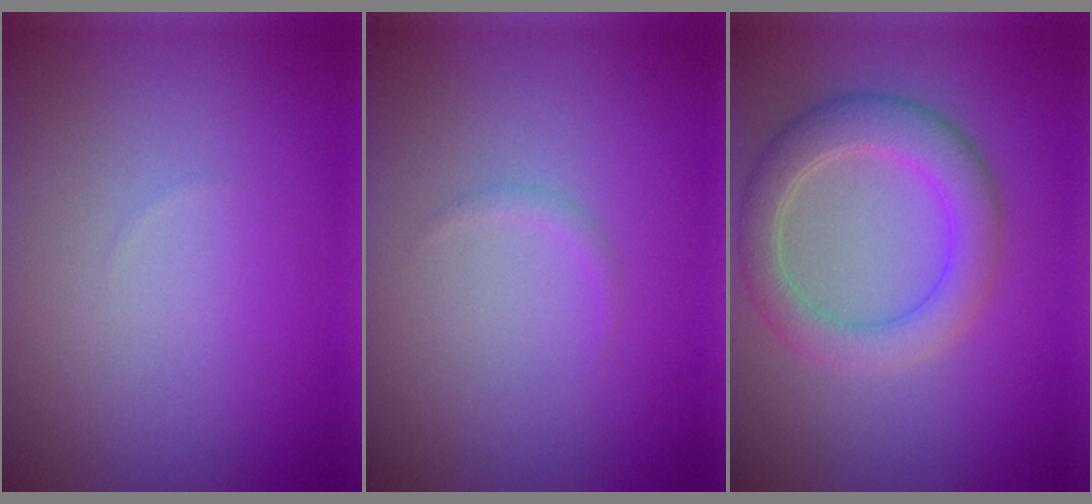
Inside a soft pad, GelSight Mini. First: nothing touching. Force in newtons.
{"total": 0.5, "press": 0.5, "slide": 0.1}
{"total": 4.4, "press": 4.4, "slide": 0.1}